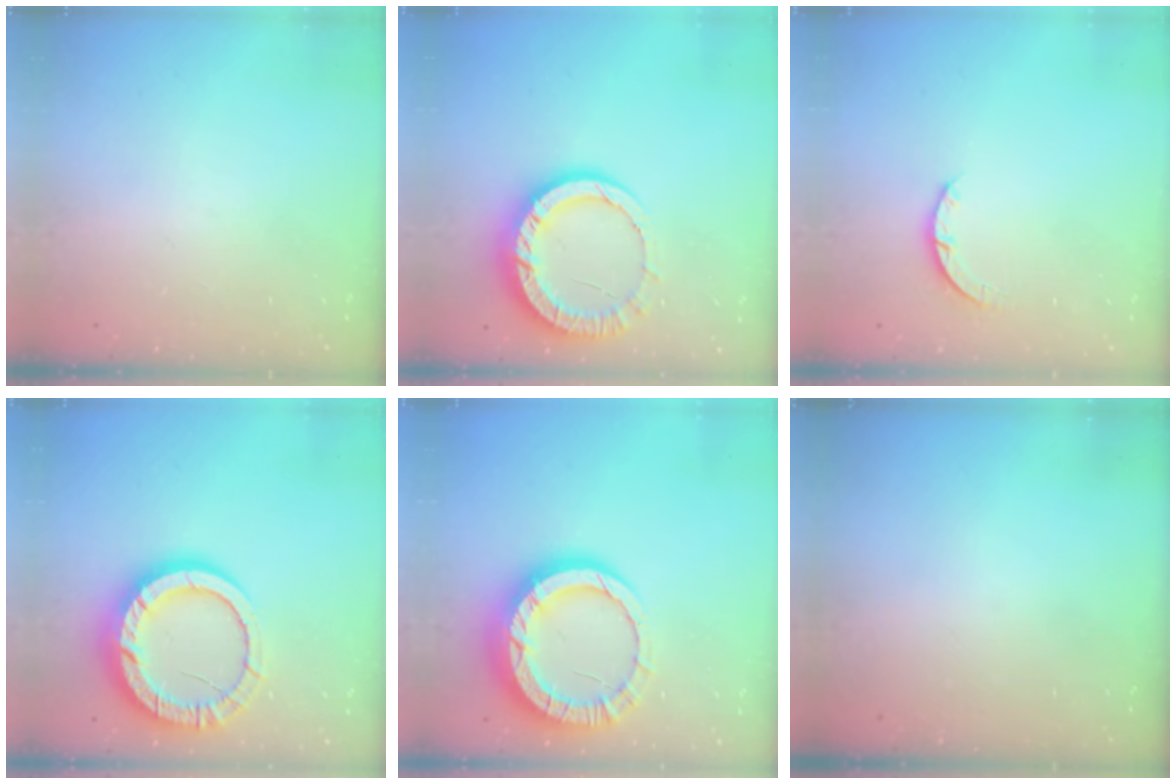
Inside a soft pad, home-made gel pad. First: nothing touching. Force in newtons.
{"total": 12.7, "press": 12.6, "slide": 1.4}
{"total": 2.9, "press": 2.9, "slide": 0.4}
{"total": 16.6, "press": 16.6, "slide": 1.6}
{"total": 15.5, "press": 15.5, "slide": 1.3}
{"total": 0.0}